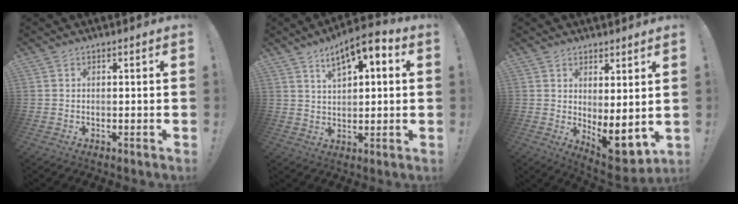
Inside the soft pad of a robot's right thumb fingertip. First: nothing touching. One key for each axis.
{"total": 8.6, "fx": 4.5, "fy": 3.4, "fz": 6.5, "tx": -0.106, "ty": -0.020, "tz": 0.079}
{"total": 7.1, "fx": 0.2, "fy": 2.9, "fz": 6.5, "tx": -0.056, "ty": -0.034, "tz": 0.010}